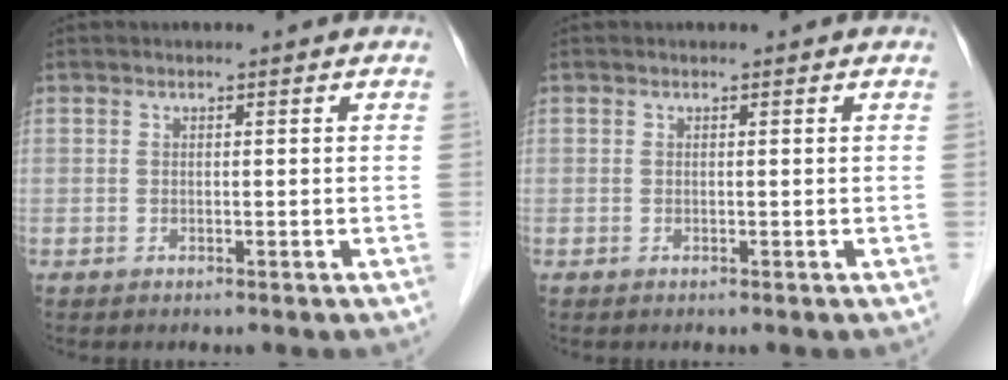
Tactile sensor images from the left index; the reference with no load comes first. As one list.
[{"total": 0.0}]